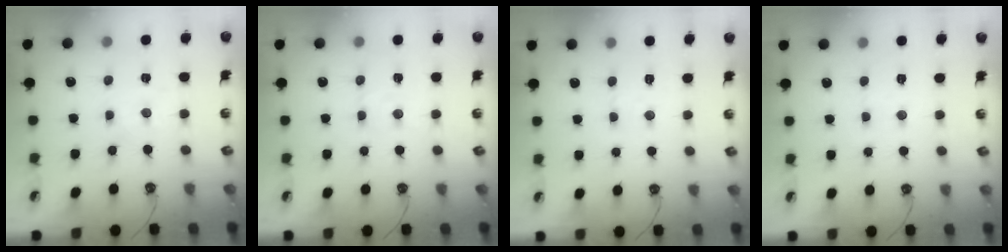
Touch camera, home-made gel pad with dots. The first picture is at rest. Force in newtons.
{"total": 2.5, "press": 2.5, "slide": 0.4}
{"total": 3.6, "press": 3.5, "slide": 0.5}
{"total": 2.6, "press": 2.6, "slide": 0.4}